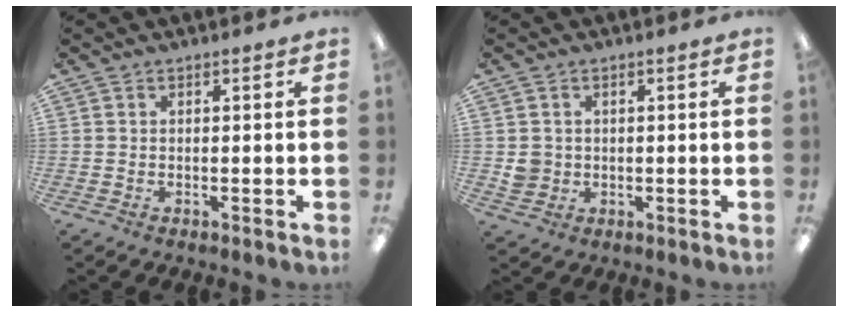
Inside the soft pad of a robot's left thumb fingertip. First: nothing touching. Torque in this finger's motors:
{"motor_torque": [-0.35, 0.45, 0.36, -0.49, -0.02]}